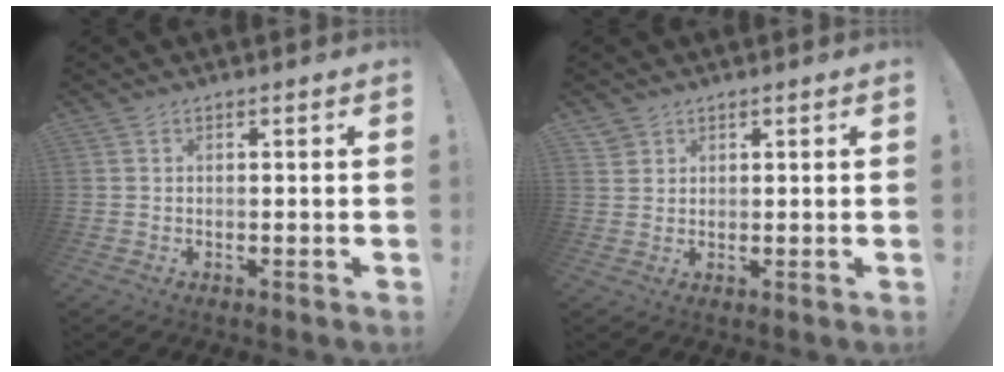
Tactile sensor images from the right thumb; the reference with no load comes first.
{"total": 2.0, "force": [1.6, 1.2, 0.1], "torque": [-0.001, -0.010, 0.031]}